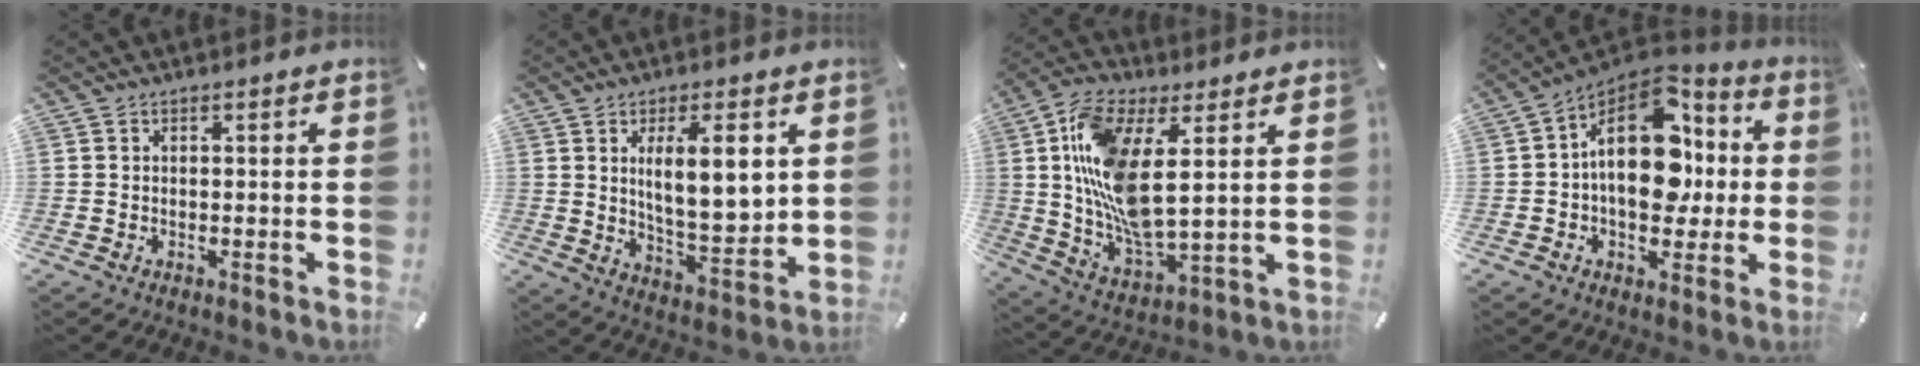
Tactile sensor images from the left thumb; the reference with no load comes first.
{"total": 11.7, "force": [4.3, 4.4, 10.0], "torque": [-0.148, -0.019, 0.067]}
{"total": 15.0, "force": [4.4, 6.5, 12.8], "torque": [-0.290, -0.022, 0.081]}
{"total": 19.4, "force": [2.6, 13.2, 14.0], "torque": [-0.217, -0.021, 0.046]}